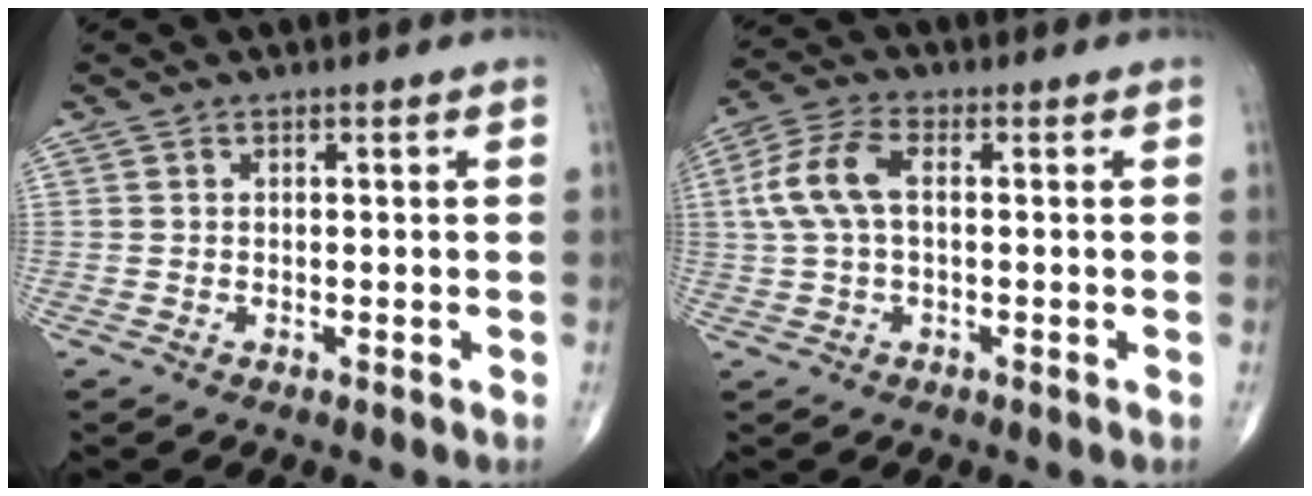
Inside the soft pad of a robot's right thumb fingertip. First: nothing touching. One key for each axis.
{"total": 8.3, "fx": 0.9, "fy": 4.2, "fz": 7.1, "tx": -0.165, "ty": 0.025, "tz": 0.016}